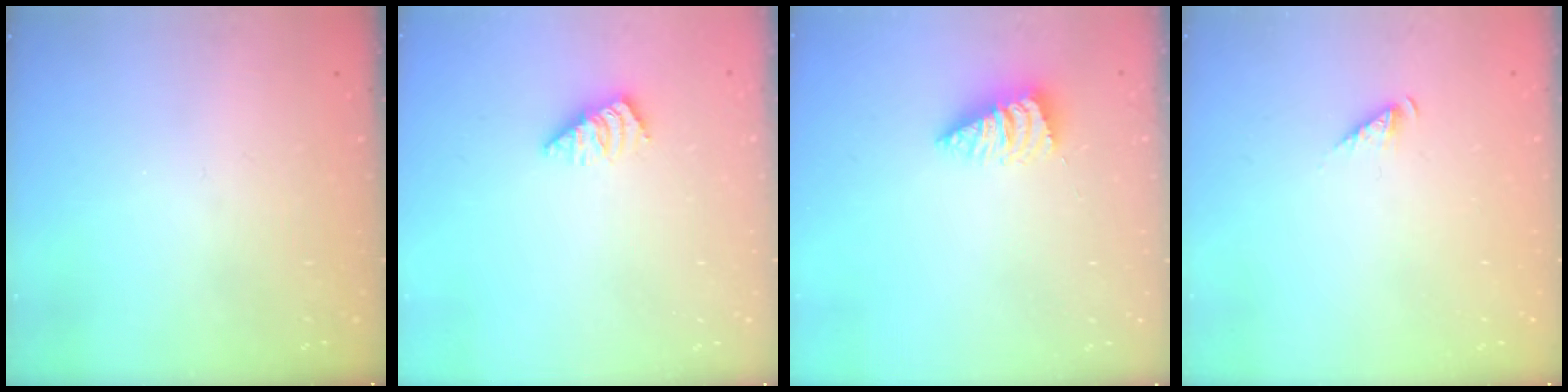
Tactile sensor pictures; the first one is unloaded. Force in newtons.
{"total": 2.6, "press": 2.5, "slide": 0.4}
{"total": 2.6, "press": 2.6, "slide": 0.3}
{"total": 2.8, "press": 2.8, "slide": 0.4}